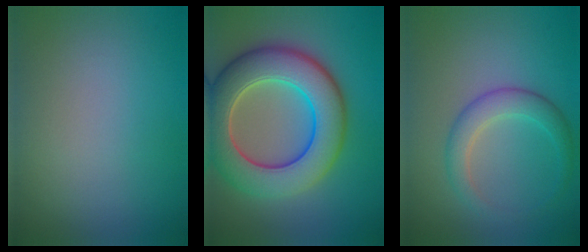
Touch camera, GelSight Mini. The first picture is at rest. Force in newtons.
{"total": 10.1, "press": 10.1, "slide": 0.6}
{"total": 2.9, "press": 2.9, "slide": 0.1}